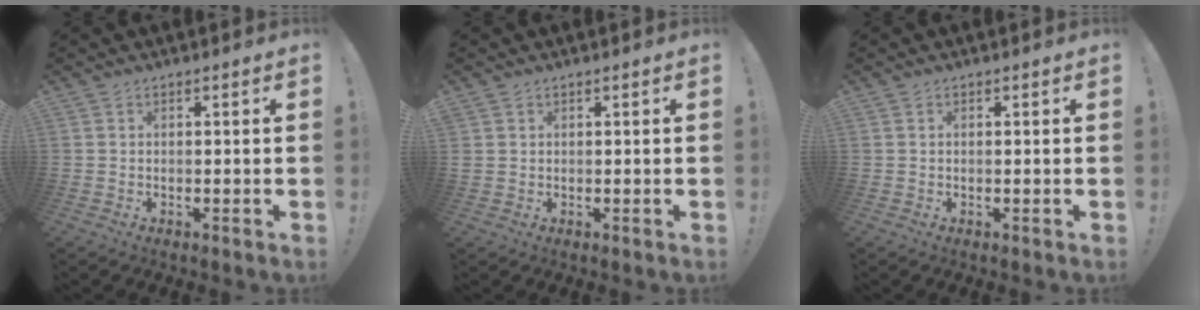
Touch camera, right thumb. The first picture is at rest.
{"total": 1.0, "force": [0.6, 0.8, 0.2], "torque": [0.005, -0.002, 0.009]}
{"total": 0.0}